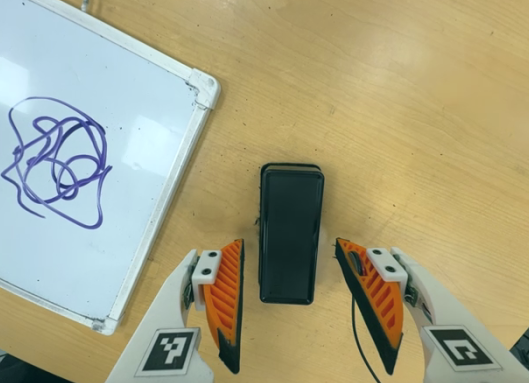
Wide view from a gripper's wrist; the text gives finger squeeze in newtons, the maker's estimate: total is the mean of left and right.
{"total": 0.0}